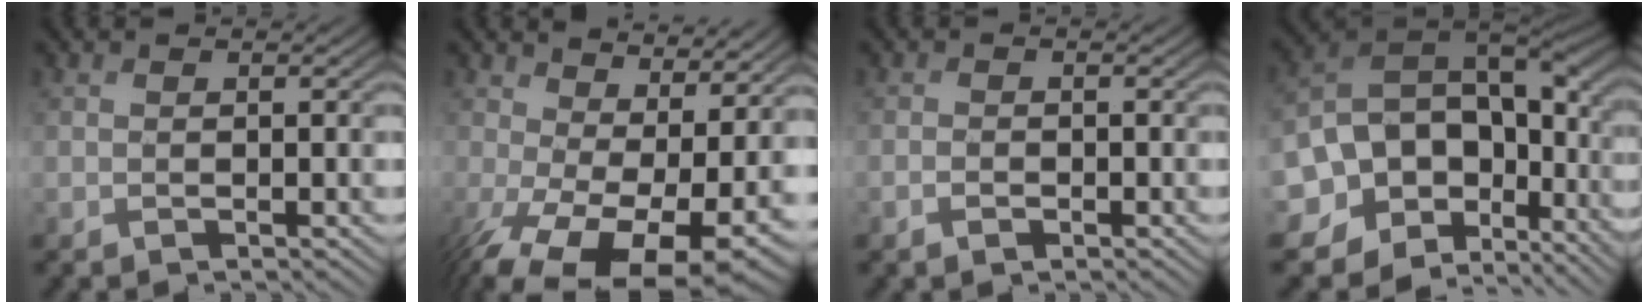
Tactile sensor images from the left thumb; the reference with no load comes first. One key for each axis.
{"total": 15.1, "fx": -1.2, "fy": 8.4, "fz": 12.5, "tx": -0.237, "ty": -0.052, "tz": 0.019}
{"total": 1.0, "fx": -0.6, "fy": 0.6, "fz": 0.6, "tx": -0.012, "ty": 0.000, "tz": -0.011}
{"total": 17.2, "fx": -1.6, "fy": 12.1, "fz": 12.1, "tx": -0.237, "ty": -0.034, "tz": 0.005}